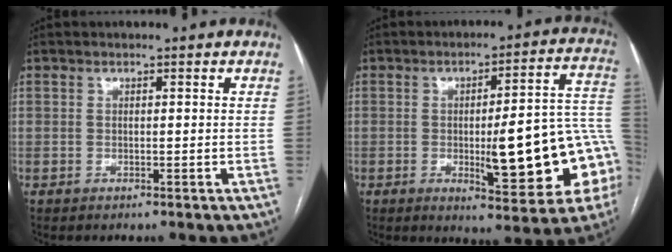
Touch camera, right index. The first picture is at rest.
{"total": 19.1, "force": [-3.5, 3.5, 18.5], "torque": [-0.165, 0.029, -0.027]}